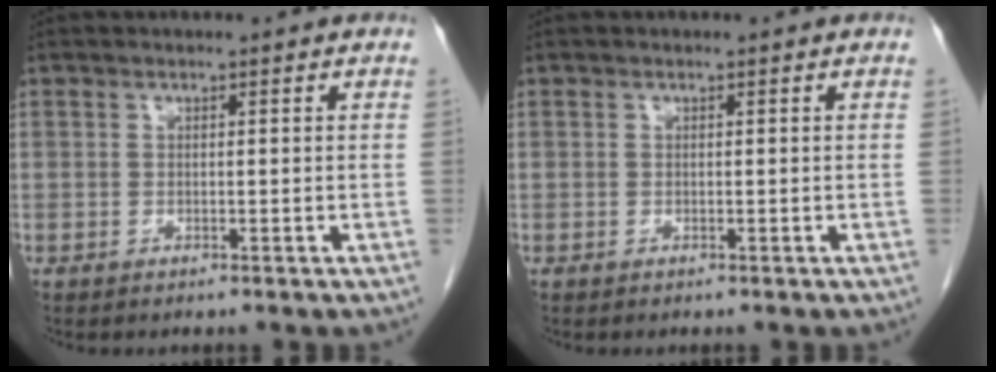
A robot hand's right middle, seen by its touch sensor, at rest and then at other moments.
{"total": 0.0}